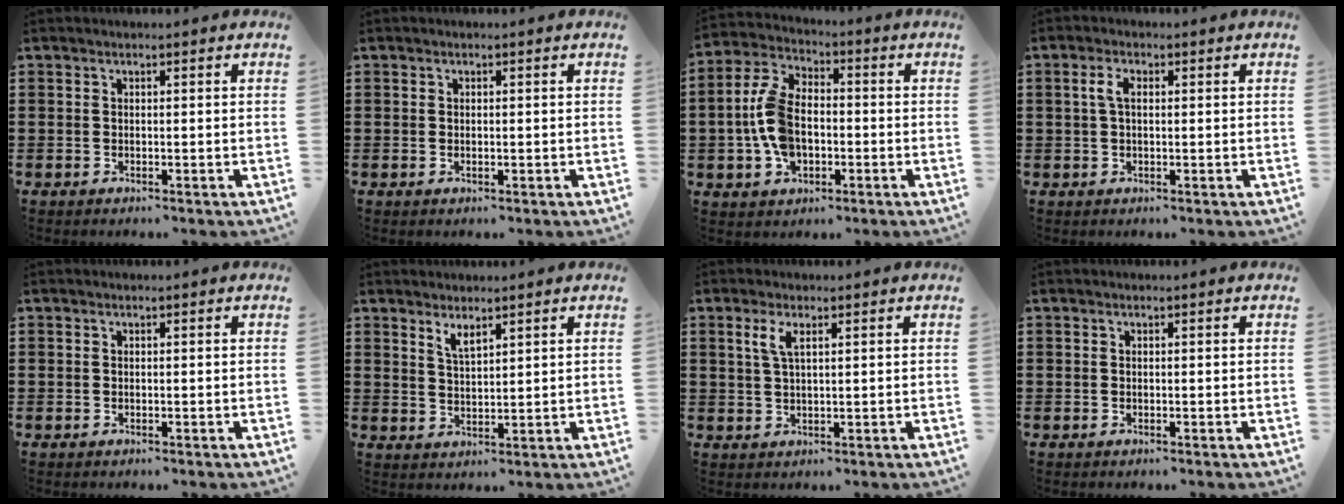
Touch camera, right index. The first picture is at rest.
{"total": 0.0}
{"total": 9.3, "force": [-1.4, 5.7, 7.2], "torque": [-0.185, 0.002, -0.035]}
{"total": 2.8, "force": [0.4, 1.3, 2.4], "torque": [-0.059, 0.006, 0.003]}
{"total": 0.0}
{"total": 2.7, "force": [2.2, 0.7, 1.4], "torque": [-0.031, 0.003, 0.040]}
{"total": 3.0, "force": [1.3, 0.8, 2.5], "torque": [-0.054, 0.005, 0.021]}
{"total": 0.0}